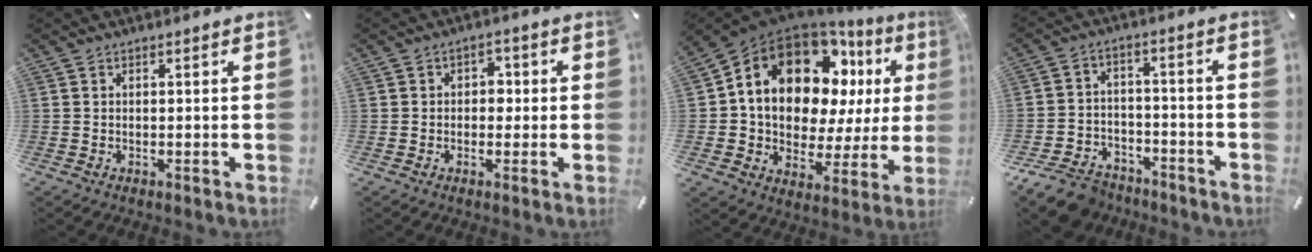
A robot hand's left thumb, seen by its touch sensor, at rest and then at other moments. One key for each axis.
{"total": 3.1, "fx": -0.4, "fy": 2.6, "fz": 1.7, "tx": -0.010, "ty": -0.001, "tz": -0.017}
{"total": 19.0, "fx": 8.7, "fy": 11.9, "fz": 12.0, "tx": -0.196, "ty": -0.060, "tz": 0.146}
{"total": 9.7, "fx": -7.4, "fy": 5.3, "fz": 3.3, "tx": -0.055, "ty": 0.044, "tz": -0.135}